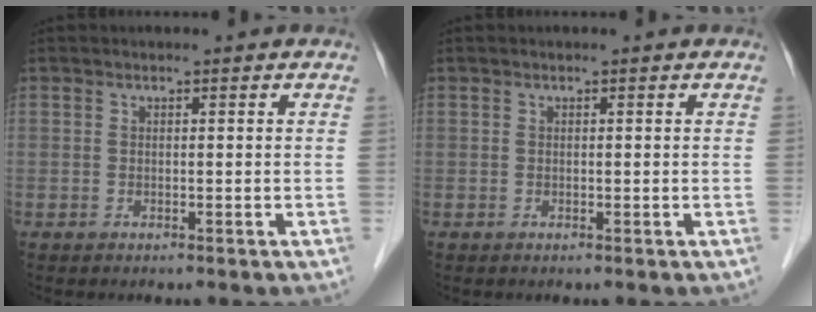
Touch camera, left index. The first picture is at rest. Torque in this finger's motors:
{"motor_torque": [-0.40, -0.07, -0.03, -0.01]}